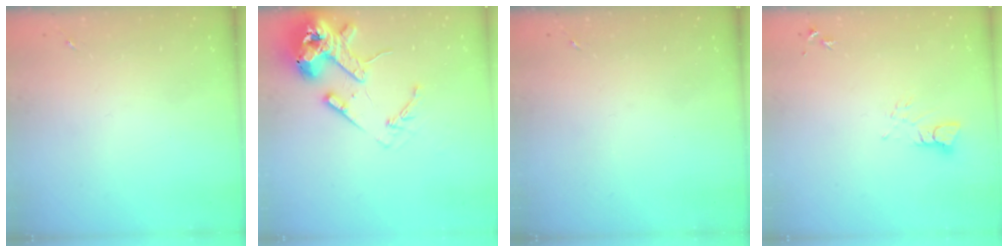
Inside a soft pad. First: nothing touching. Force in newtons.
{"total": 14.8, "press": 14.6, "slide": 2.1}
{"total": 0.0}
{"total": 3.2, "press": 3.2, "slide": 0.3}